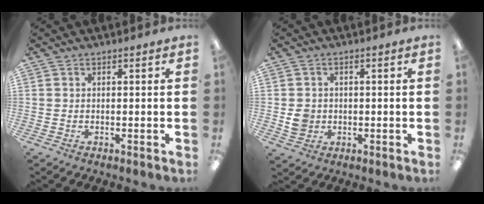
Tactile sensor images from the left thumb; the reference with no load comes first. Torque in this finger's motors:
{"motor_torque": [-0.22, 0.23, 0.00, -0.06, 0.00]}